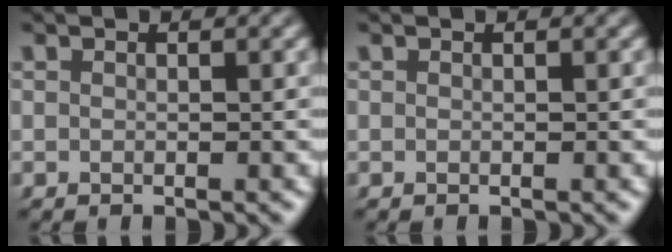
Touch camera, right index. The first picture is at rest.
{"total": 0.0}